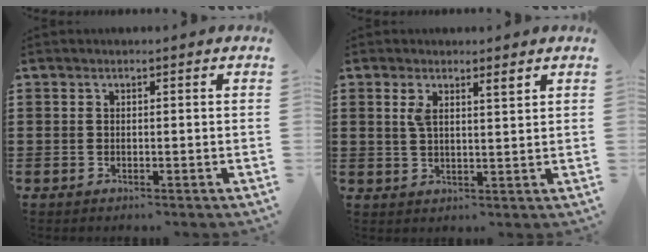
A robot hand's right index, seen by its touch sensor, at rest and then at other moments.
{"total": 2.4, "force": [1.6, 0.6, 1.7], "torque": [-0.028, -0.001, 0.026]}